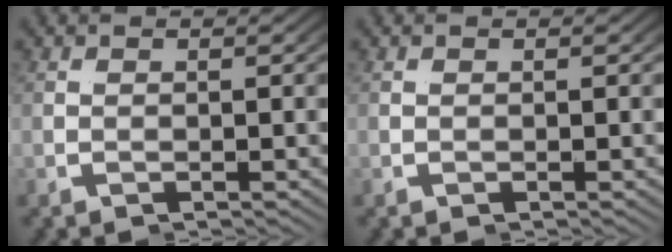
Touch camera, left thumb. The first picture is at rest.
{"total": 0.0}